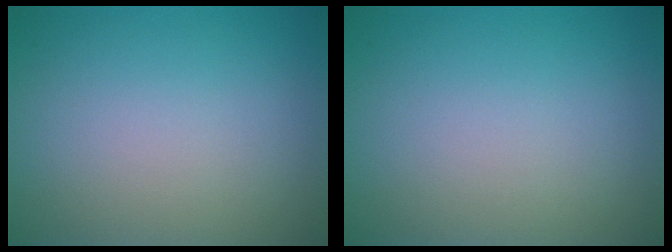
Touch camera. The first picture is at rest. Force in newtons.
{"total": 0.0}